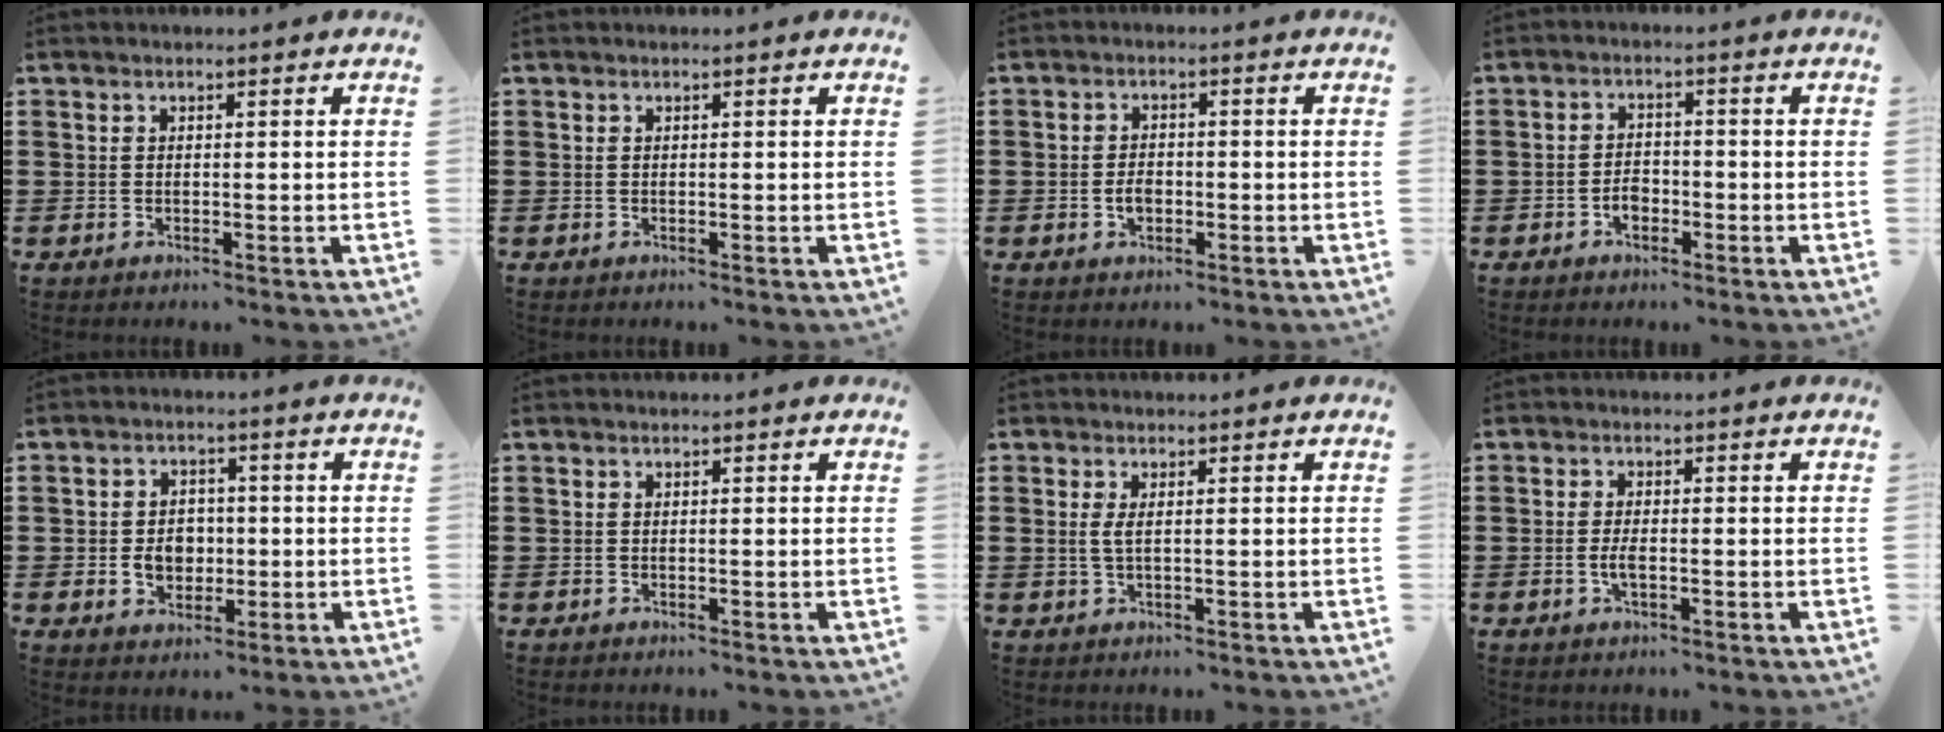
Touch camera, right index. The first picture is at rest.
{"total": 0.0}
{"total": 2.4, "force": [-0.7, 1.6, 1.7], "torque": [-0.034, 0.003, -0.013]}
{"total": 2.5, "force": [-1.3, 1.7, 1.4], "torque": [-0.029, 0.002, -0.026]}
{"total": 4.9, "force": [-0.5, 3.9, 2.9], "torque": [-0.046, 0.003, -0.013]}
{"total": 0.0}
{"total": 1.6, "force": [0.2, 0.5, 1.5], "torque": [-0.040, -0.001, 0.001]}
{"total": 2.2, "force": [-0.5, 0.6, 2.0], "torque": [-0.044, -0.002, -0.011]}